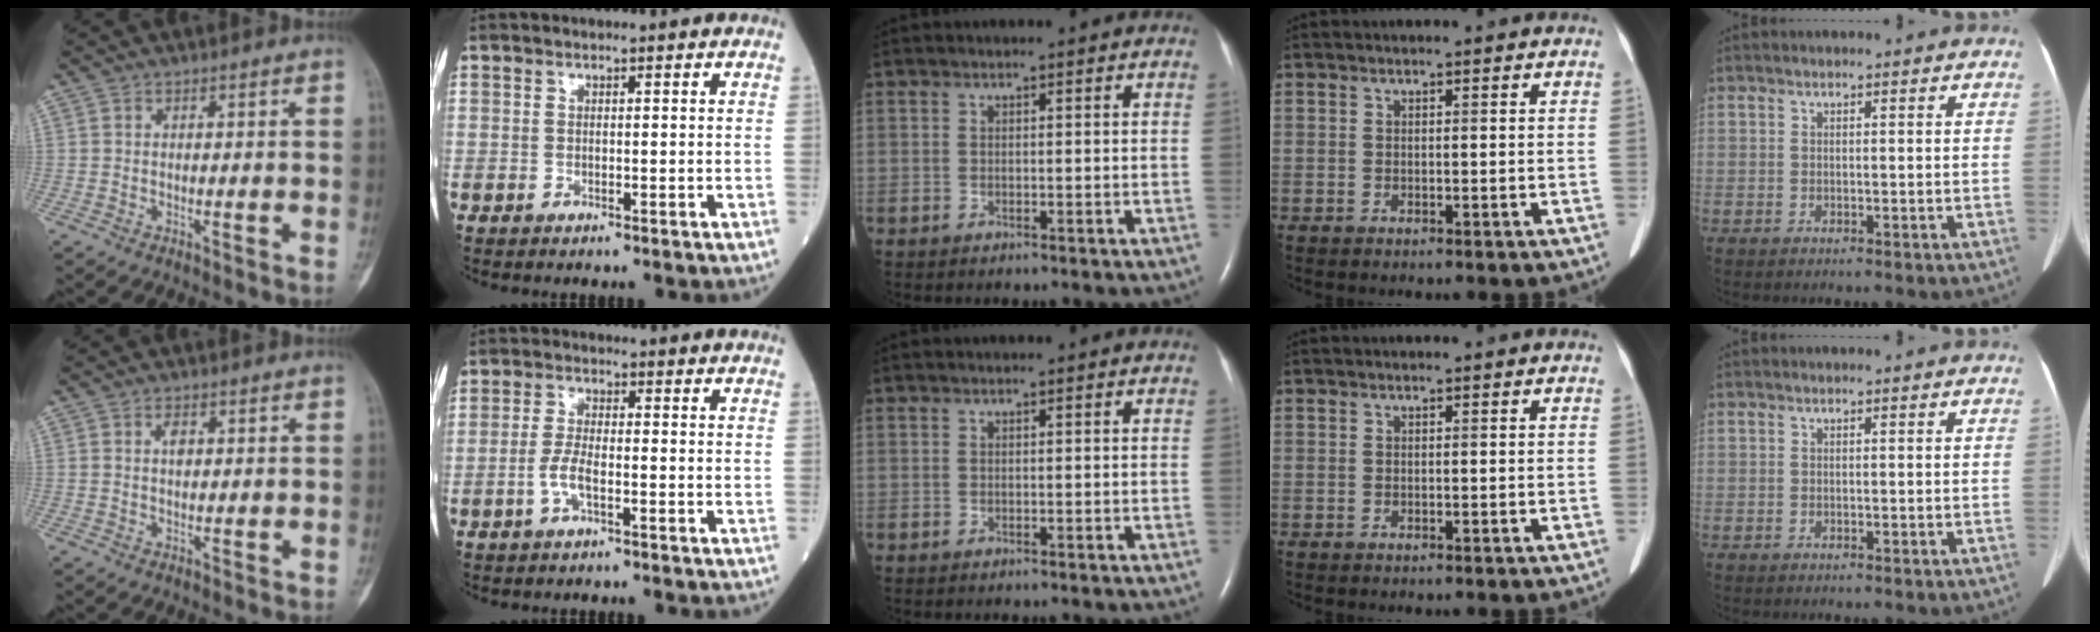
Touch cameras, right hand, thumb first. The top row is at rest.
{"thumb": {"total": 2.3, "force": [0.6, 1.5, 1.6], "torque": [-0.018, 0.002, 0.008]}, "index": {"total": 3.7, "force": [-1.5, 0.9, 3.3], "torque": [-0.072, 0.001, -0.031]}}